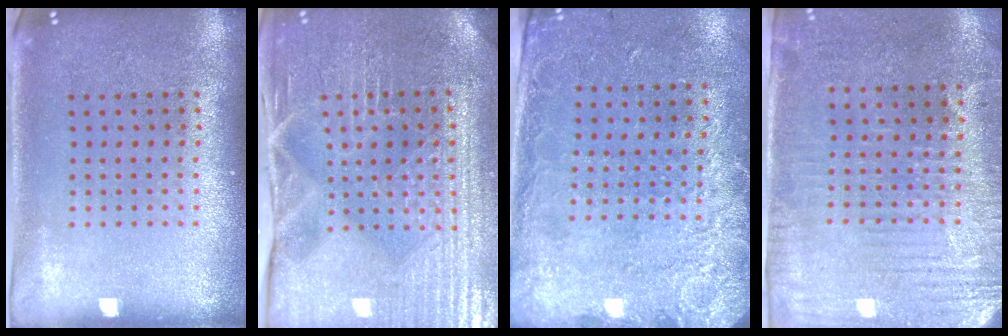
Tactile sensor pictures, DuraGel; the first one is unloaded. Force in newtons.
{"total": 4.2, "press": 4.1, "slide": 0.9}
{"total": 2.6, "press": 1.9, "slide": 1.8}
{"total": 3.1, "press": 2.7, "slide": 1.5}